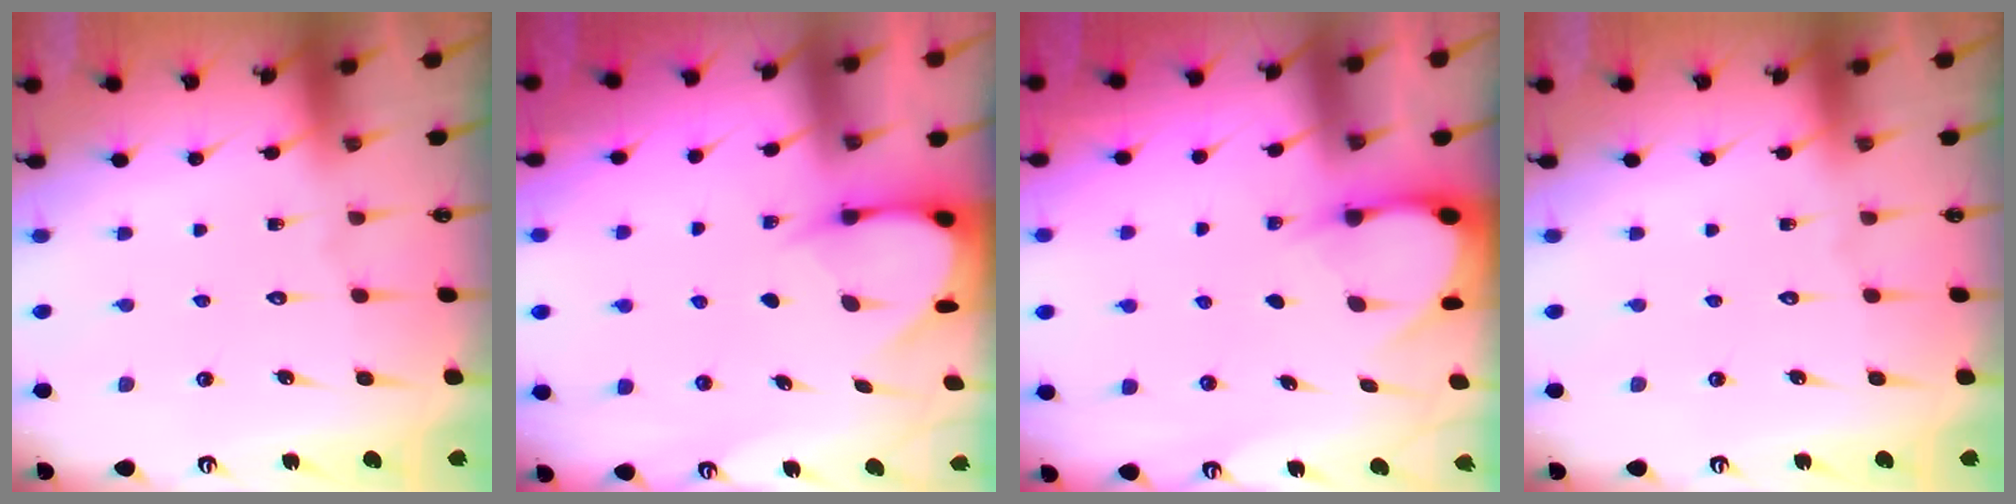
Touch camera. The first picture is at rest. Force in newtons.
{"total": 3.9, "press": 3.9, "slide": 0.4}
{"total": 3.2, "press": 3.2, "slide": 0.4}
{"total": 0.0}